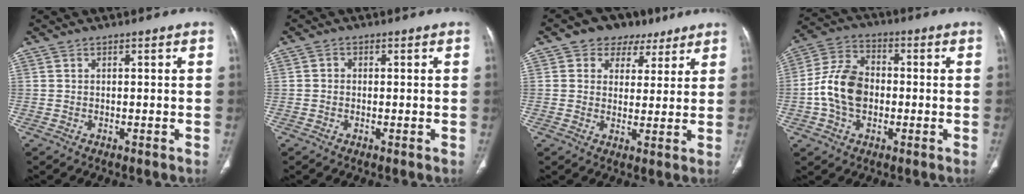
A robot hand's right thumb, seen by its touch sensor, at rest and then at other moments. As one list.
[{"total": 1.2, "force": [0.0, 1.1, 0.5], "torque": [-0.004, 0.003, -0.003]}, {"total": 9.1, "force": [5.2, 6.9, 3.0], "torque": [-0.002, -0.007, 0.076]}, {"total": 11.9, "force": [-1.4, 8.4, 8.2], "torque": [-0.146, 0.028, -0.032]}]